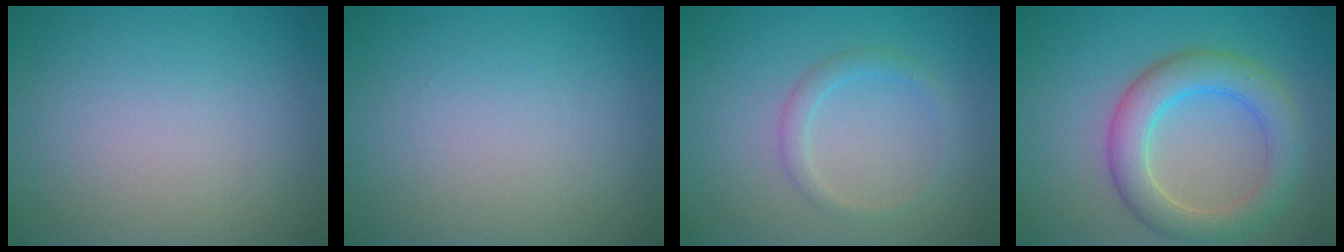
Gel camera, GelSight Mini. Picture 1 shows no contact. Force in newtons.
{"total": 0.0}
{"total": 1.5, "press": 1.5, "slide": 0.1}
{"total": 5.4, "press": 5.4, "slide": 0.1}